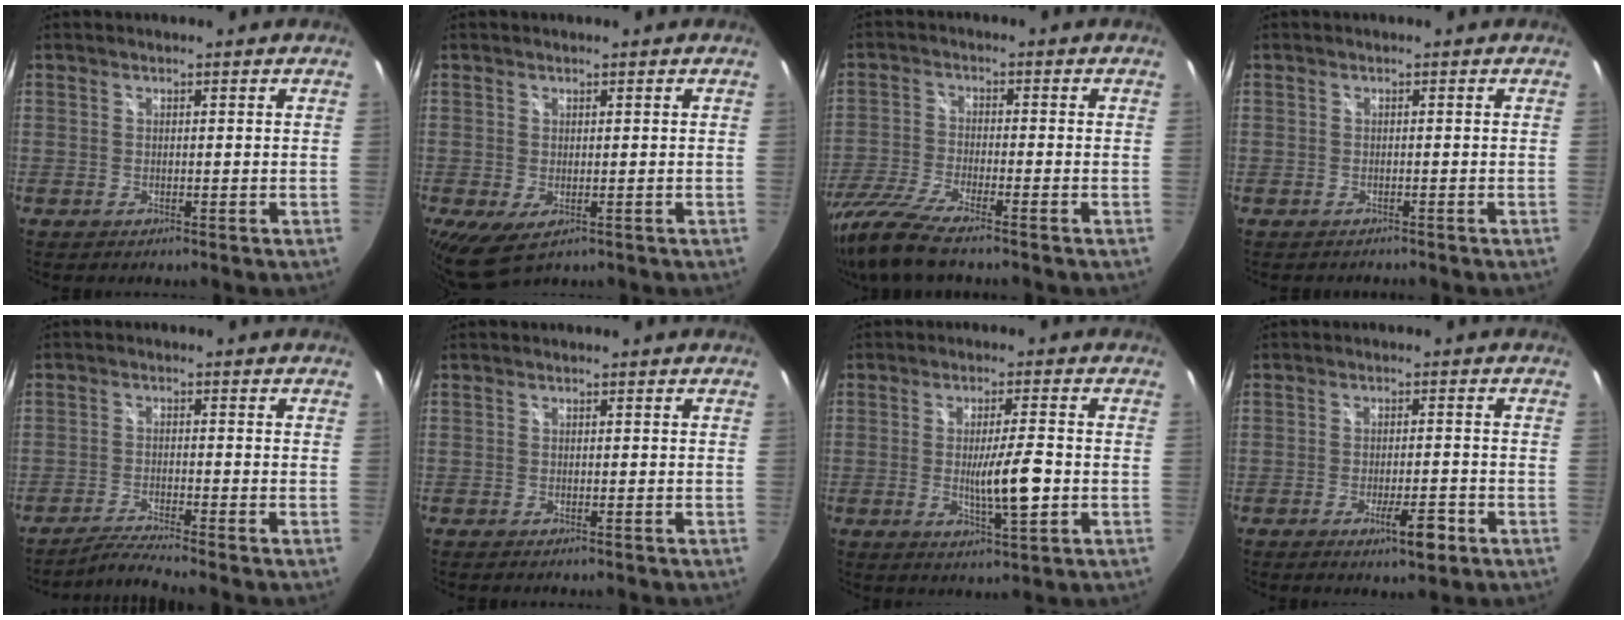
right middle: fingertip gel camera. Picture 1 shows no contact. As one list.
[{"total": 4.4, "force": [-1.4, 2.2, 3.5], "torque": [-0.063, -0.021, -0.013]}, {"total": 11.2, "force": [-9.3, 0.7, 6.2], "torque": [-0.146, -0.036, -0.177]}, {"total": 0.9, "force": [-0.8, 0.4, -0.3], "torque": [-0.001, 0.002, -0.015]}, {"total": 4.9, "force": [-4.5, -1.4, 1.4], "torque": [-0.052, -0.003, -0.084]}, {"total": 1.1, "force": [-1.0, 0.2, 0.5], "torque": [-0.010, -0.005, -0.015]}, {"total": 7.2, "force": [-1.2, 0.8, 7.1], "torque": [-0.119, -0.012, -0.017]}, {"total": 5.3, "force": [-2.9, 1.2, 4.3], "torque": [-0.077, -0.009, -0.042]}]